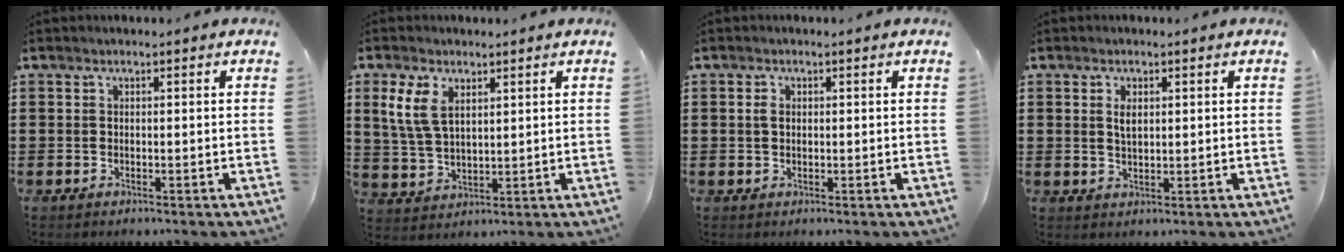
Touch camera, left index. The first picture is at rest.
{"total": 6.4, "force": [3.0, 3.6, 4.4], "torque": [-0.106, 0.006, 0.053]}
{"total": 1.6, "force": [0.3, 1.1, 1.1], "torque": [-0.026, 0.008, 0.004]}
{"total": 2.2, "force": [0.7, 1.0, 1.8], "torque": [-0.031, 0.002, 0.011]}